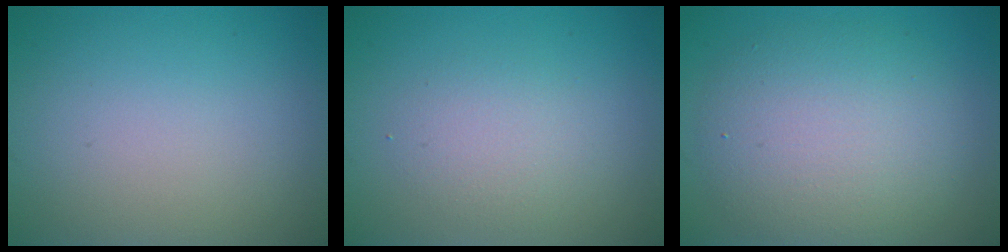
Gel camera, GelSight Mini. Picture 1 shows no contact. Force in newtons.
{"total": 2.2, "press": 2.2, "slide": 0.0}
{"total": 6.6, "press": 6.5, "slide": 0.7}